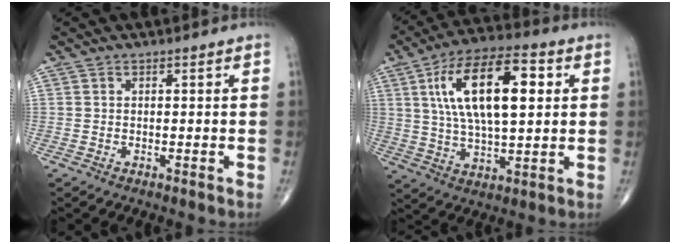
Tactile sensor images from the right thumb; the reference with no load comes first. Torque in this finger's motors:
{"motor_torque": [-0.39, 1.20, 1.36, 0.77, 0.27]}